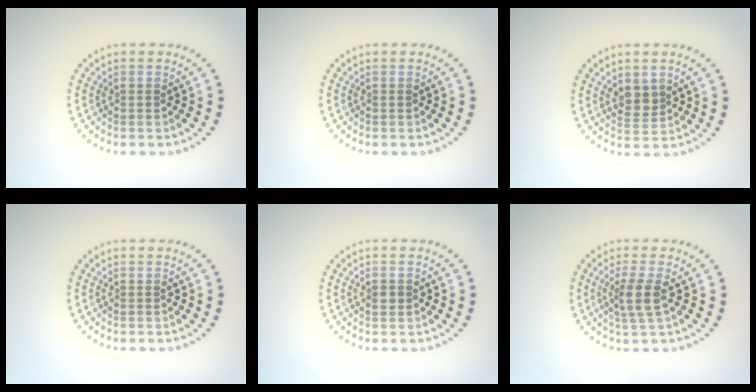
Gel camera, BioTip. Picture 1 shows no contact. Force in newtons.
{"total": 0.0}
{"total": 2.1, "press": 1.9, "slide": 0.9}
{"total": 0.0}
{"total": 1.2, "press": 1.2, "slide": 0.1}
{"total": 2.5, "press": 2.1, "slide": 1.4}